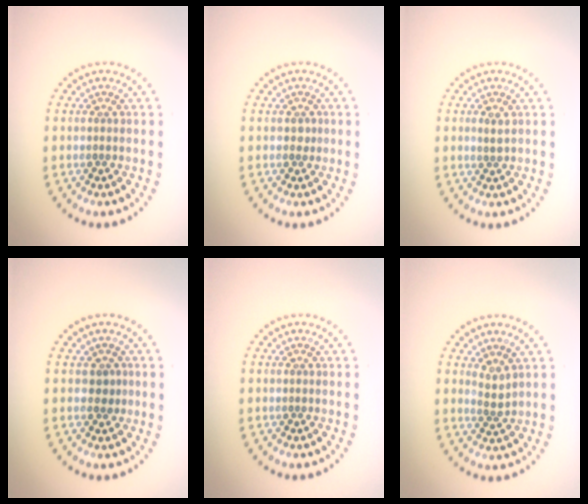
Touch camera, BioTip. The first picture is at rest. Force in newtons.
{"total": 0.7, "press": 0.6, "slide": 0.3}
{"total": 1.0, "press": 1.0, "slide": 0.2}
{"total": 1.2, "press": 1.0, "slide": 0.7}
{"total": 0.0}
{"total": 1.5, "press": 1.1, "slide": 1.1}